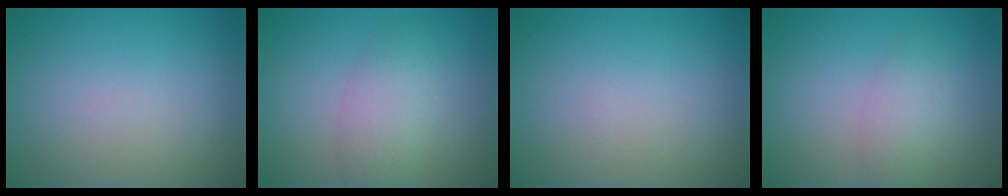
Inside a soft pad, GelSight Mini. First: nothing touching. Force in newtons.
{"total": 3.2, "press": 3.2, "slide": 0.3}
{"total": 0.0}
{"total": 2.3, "press": 2.3, "slide": 0.0}